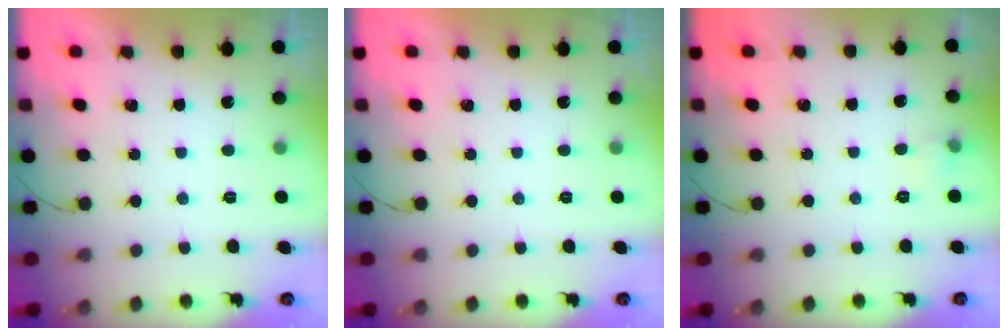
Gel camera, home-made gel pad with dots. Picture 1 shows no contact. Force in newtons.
{"total": 0.0}
{"total": 3.7, "press": 3.5, "slide": 1.1}